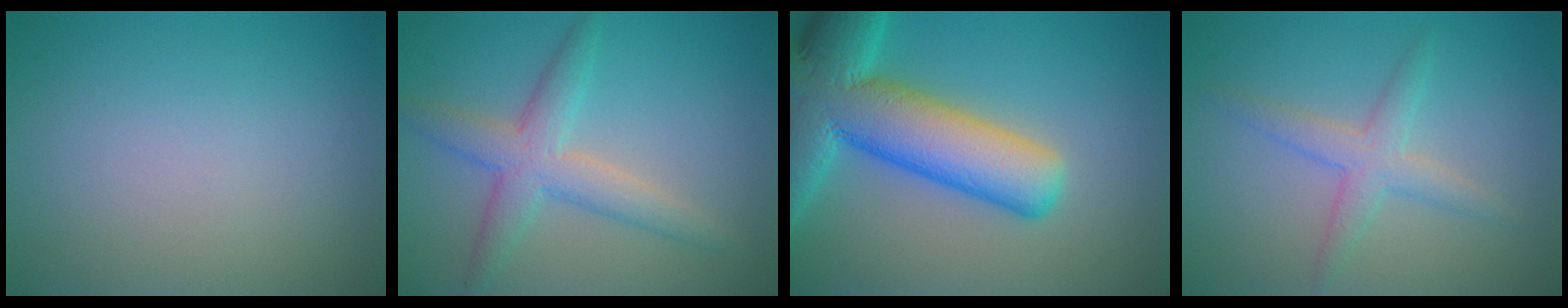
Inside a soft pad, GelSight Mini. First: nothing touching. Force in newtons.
{"total": 4.3, "press": 4.3, "slide": 0.3}
{"total": 11.9, "press": 11.9, "slide": 0.7}
{"total": 2.7, "press": 2.7, "slide": 0.1}